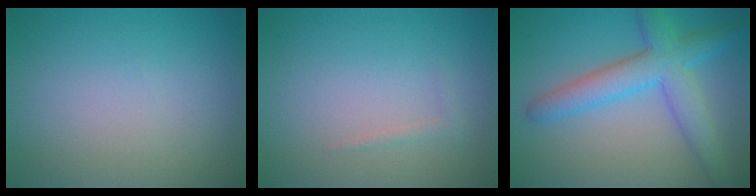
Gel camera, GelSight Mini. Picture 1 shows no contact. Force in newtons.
{"total": 0.6, "press": 0.6, "slide": 0.0}
{"total": 5.9, "press": 5.9, "slide": 0.1}